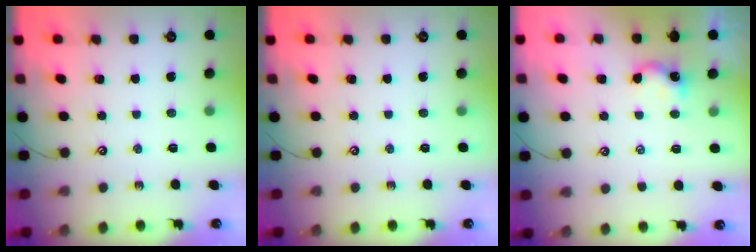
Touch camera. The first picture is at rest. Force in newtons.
{"total": 0.0}
{"total": 1.1, "press": 1.0, "slide": 0.4}